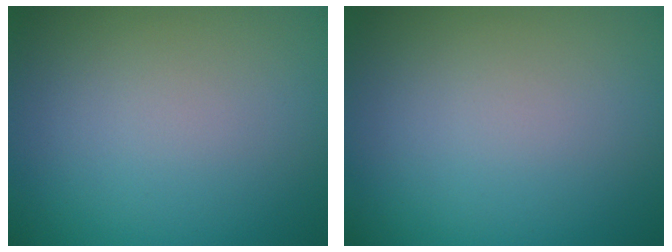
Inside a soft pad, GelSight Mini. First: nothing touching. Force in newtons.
{"total": 0.0}